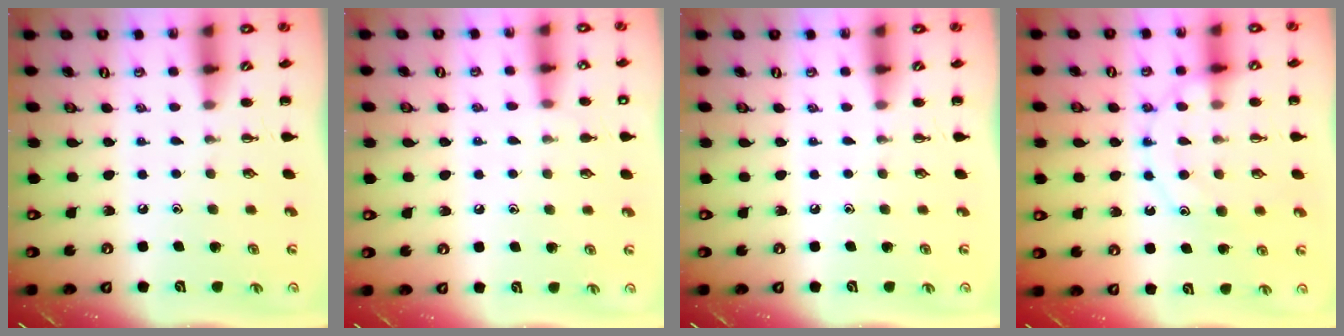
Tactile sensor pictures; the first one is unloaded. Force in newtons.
{"total": 7.4, "press": 7.0, "slide": 2.4}
{"total": 0.0}
{"total": 11.8, "press": 11.8, "slide": 0.7}